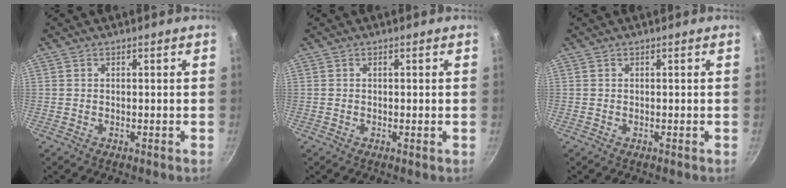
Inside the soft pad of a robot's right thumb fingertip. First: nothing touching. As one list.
[{"total": 0.6, "force": [0.1, 0.2, 0.5], "torque": [-0.010, 0.000, 0.000]}, {"total": 0.0}]